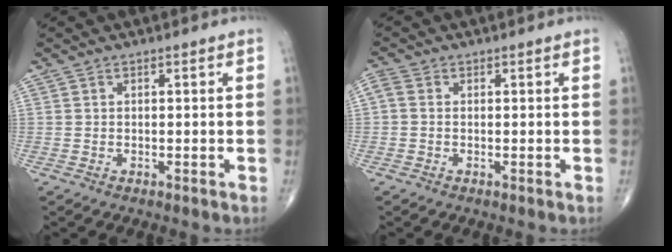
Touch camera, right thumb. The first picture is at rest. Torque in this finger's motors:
{"motor_torque": [-0.28, 0.28, 0.33, 0.05, 0.10]}